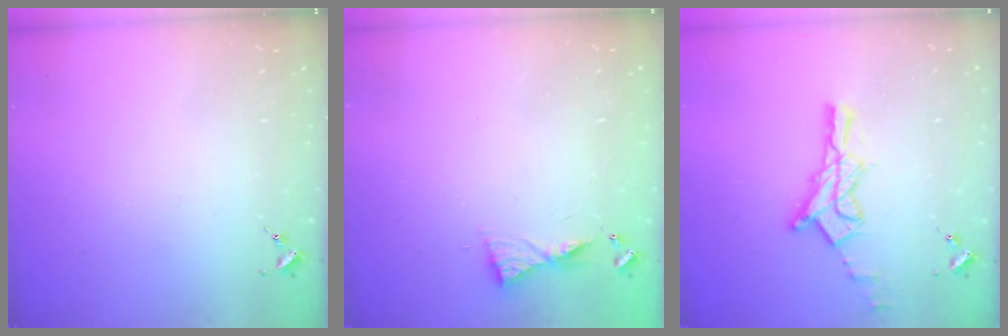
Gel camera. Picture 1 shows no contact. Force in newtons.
{"total": 5.6, "press": 5.6, "slide": 0.5}
{"total": 14.2, "press": 14.1, "slide": 1.0}